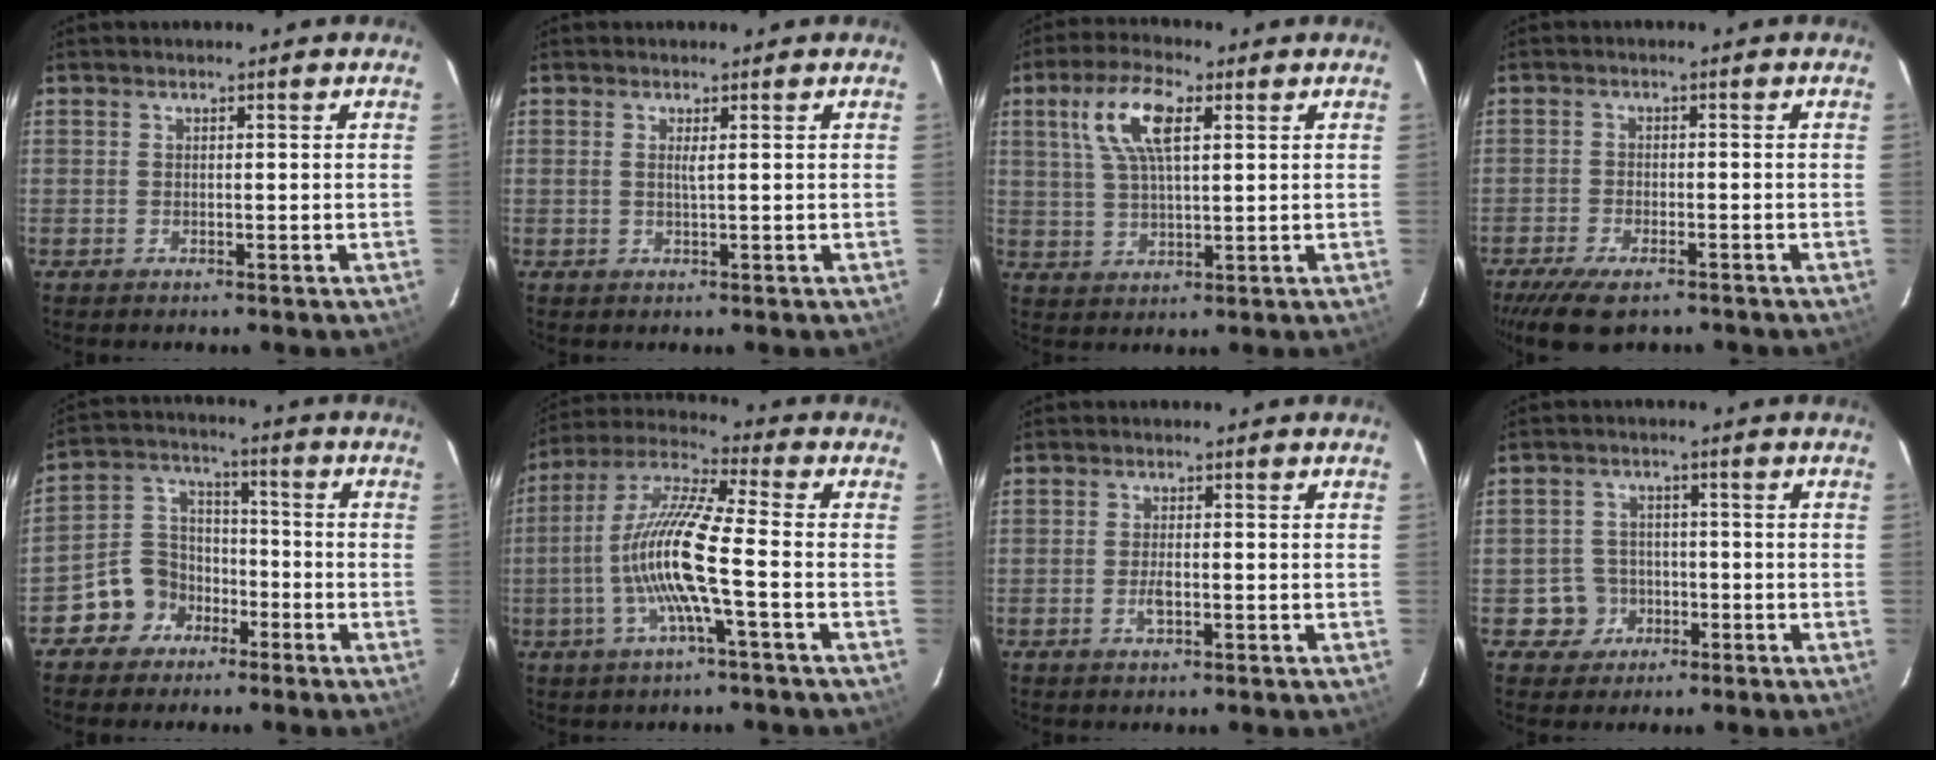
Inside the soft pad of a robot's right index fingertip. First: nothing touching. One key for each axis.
{"total": 1.2, "fx": 0.3, "fy": -0.2, "fz": 1.1, "tx": -0.022, "ty": -0.002, "tz": 0.006}
{"total": 9.7, "fx": 3.6, "fy": 3.5, "fz": 8.2, "tx": -0.162, "ty": 0.018, "tz": 0.069}
{"total": 8.6, "fx": -6.4, "fy": 3.1, "fz": 4.8, "tx": -0.117, "ty": -0.020, "tz": -0.111}
{"total": 8.9, "fx": -5.1, "fy": 7.1, "fz": 1.4, "tx": -0.034, "ty": 0.045, "tz": -0.091}
{"total": 13.3, "fx": -3.2, "fy": 0.8, "fz": 12.9, "tx": -0.254, "ty": 0.002, "tz": -0.064}
{"total": 2.5, "fx": -0.8, "fy": 0.9, "fz": 2.2, "tx": -0.043, "ty": -0.002, "tz": -0.013}
{"total": 5.2, "fx": -1.8, "fy": 4.9, "fz": 0.2, "tx": -0.008, "ty": 0.023, "tz": -0.024}